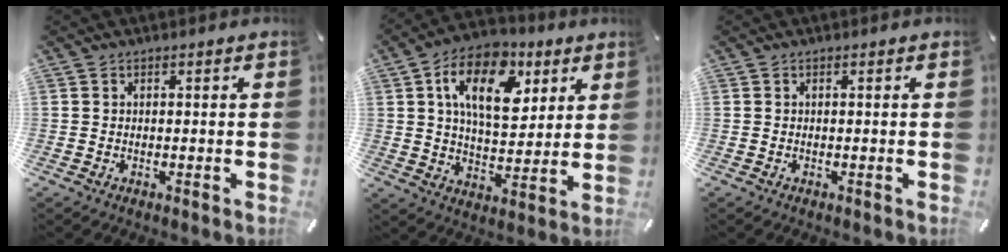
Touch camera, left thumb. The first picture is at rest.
{"total": 16.3, "force": [7.0, 9.8, 11.0], "torque": [-0.167, -0.014, 0.119]}
{"total": 0.0}